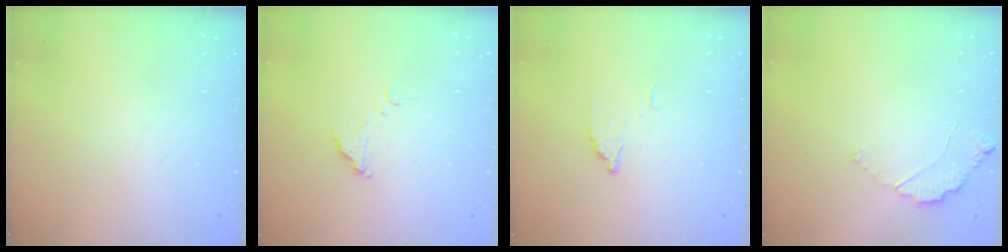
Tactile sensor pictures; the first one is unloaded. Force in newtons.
{"total": 2.4, "press": 2.4, "slide": 0.1}
{"total": 2.2, "press": 2.2, "slide": 0.2}
{"total": 2.9, "press": 2.9, "slide": 0.3}